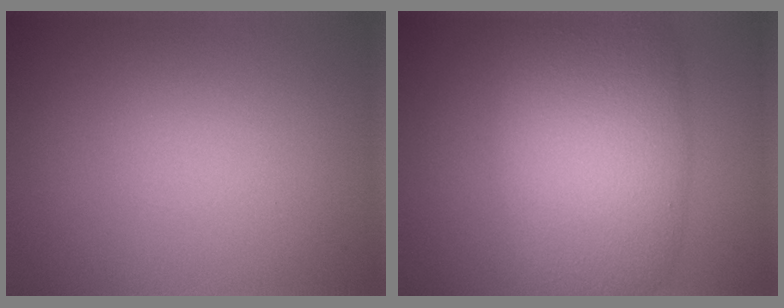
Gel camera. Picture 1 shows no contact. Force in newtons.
{"total": 9.2, "press": 9.1, "slide": 0.4}